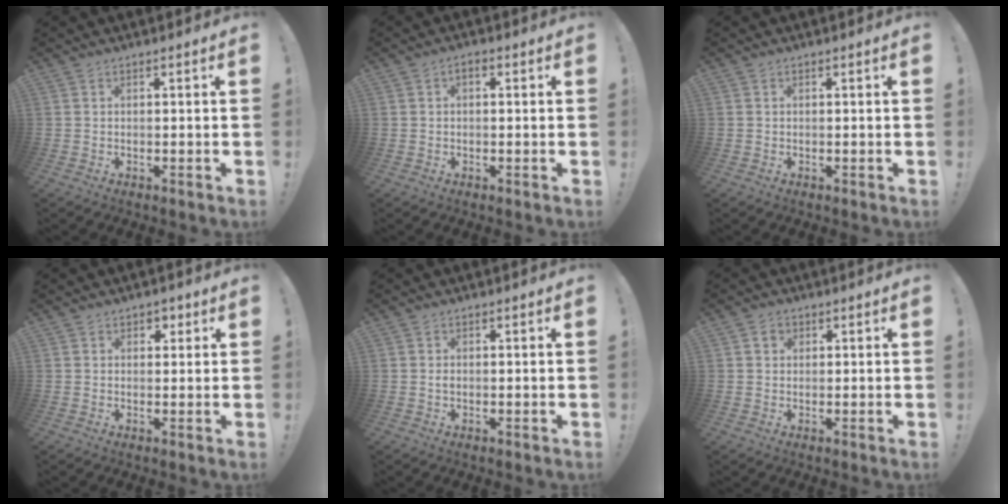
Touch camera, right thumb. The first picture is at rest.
{"total": 1.2, "force": [-0.4, 0.7, 0.9], "torque": [-0.021, 0.008, -0.007]}
{"total": 0.0}
{"total": 2.6, "force": [1.1, 2.1, 0.9], "torque": [-0.004, -0.001, 0.015]}
{"total": 0.7, "force": [-0.2, 0.4, 0.5], "torque": [-0.012, 0.004, -0.005]}
{"total": 2.3, "force": [1.0, 1.9, 0.9], "torque": [-0.006, 0.000, 0.016]}